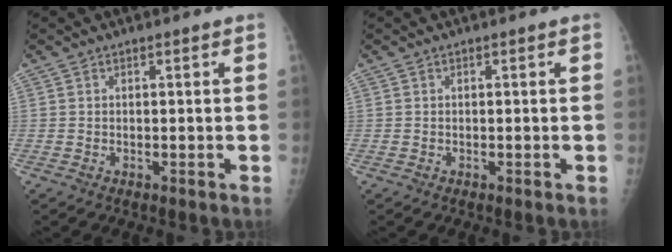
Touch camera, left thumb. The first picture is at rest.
{"total": 0.0}